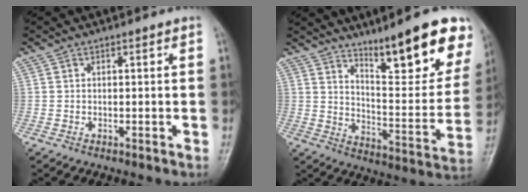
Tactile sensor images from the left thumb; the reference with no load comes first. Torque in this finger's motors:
{"motor_torque": [0.55, 0.39, 1.21, -1.56, 0.14]}